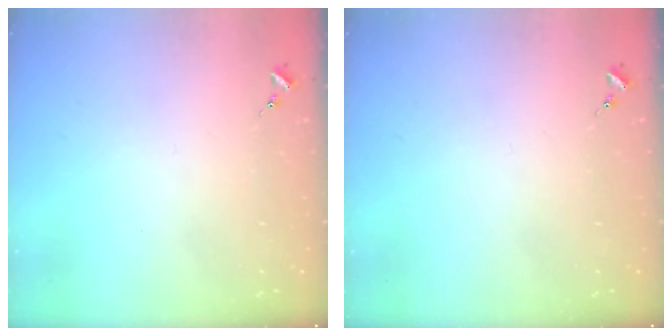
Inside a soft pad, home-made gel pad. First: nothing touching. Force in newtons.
{"total": 0.0}